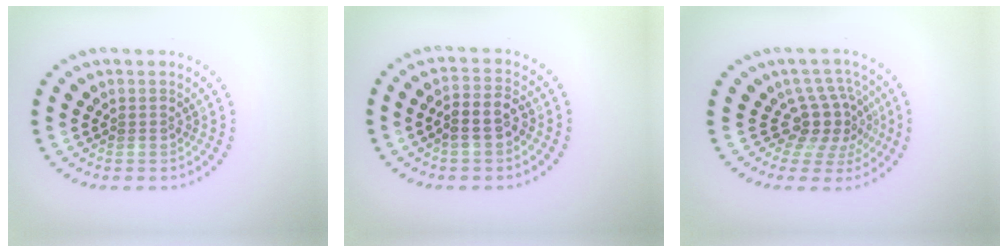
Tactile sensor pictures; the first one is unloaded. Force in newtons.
{"total": 2.9, "press": 2.7, "slide": 1.0}
{"total": 4.0, "press": 2.9, "slide": 2.7}